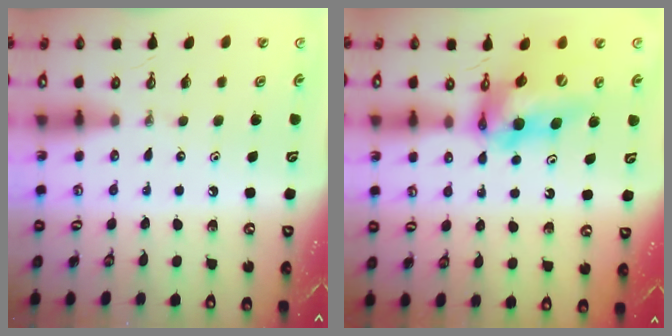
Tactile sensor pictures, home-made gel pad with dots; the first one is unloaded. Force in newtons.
{"total": 13.6, "press": 13.5, "slide": 1.5}